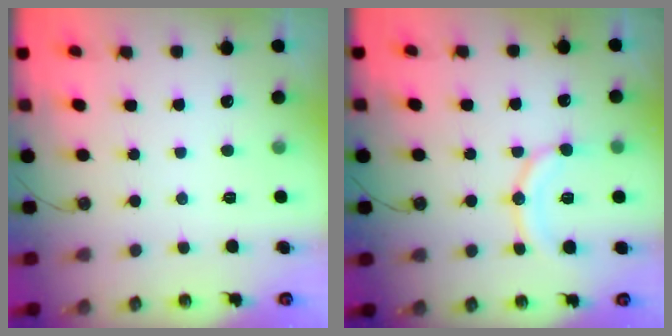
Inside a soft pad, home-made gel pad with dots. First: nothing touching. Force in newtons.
{"total": 13.3, "press": 13.1, "slide": 2.5}